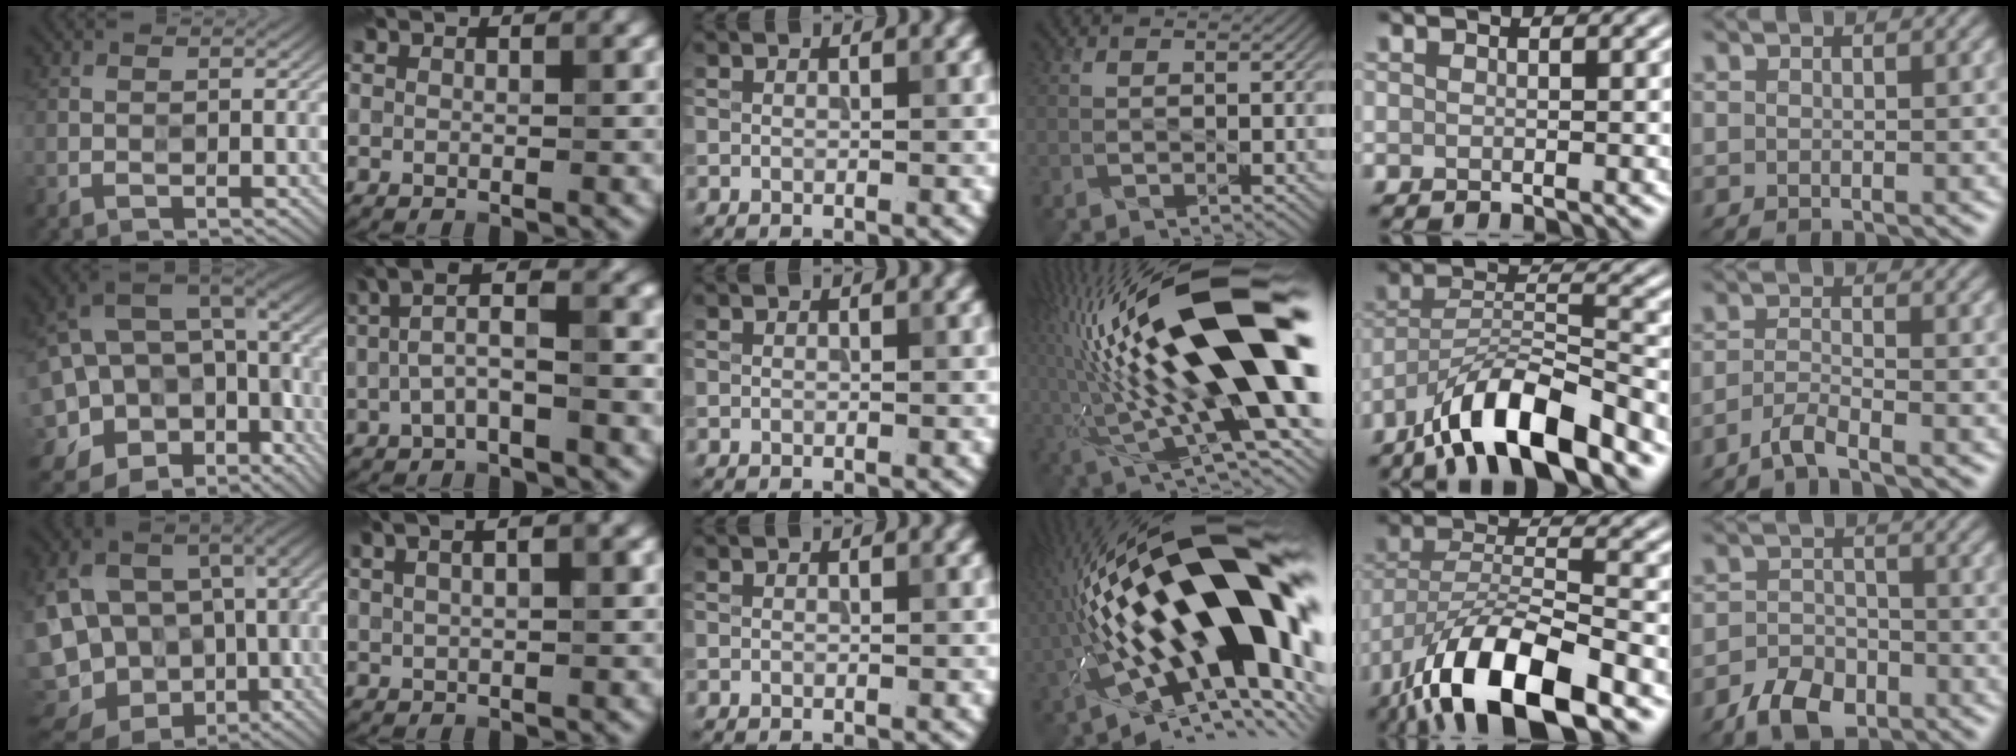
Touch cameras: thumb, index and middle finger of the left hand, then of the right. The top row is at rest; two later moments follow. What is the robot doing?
{"motion": "wipe", "object": "glass cup"}